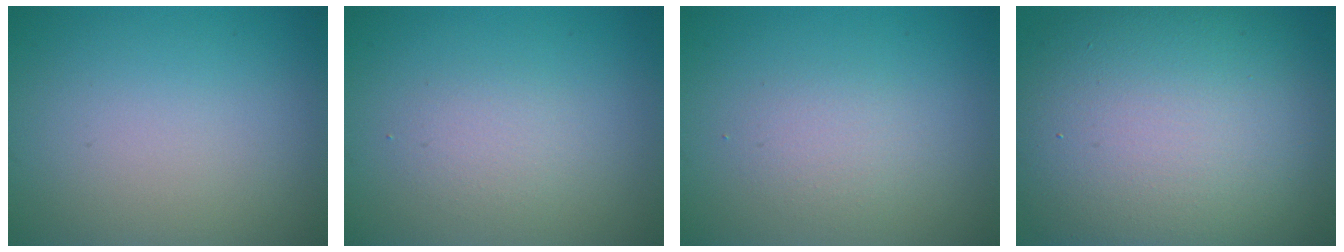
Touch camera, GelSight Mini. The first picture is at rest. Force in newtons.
{"total": 1.7, "press": 1.7, "slide": 0.1}
{"total": 1.6, "press": 1.6, "slide": 0.0}
{"total": 15.7, "press": 15.7, "slide": 1.0}